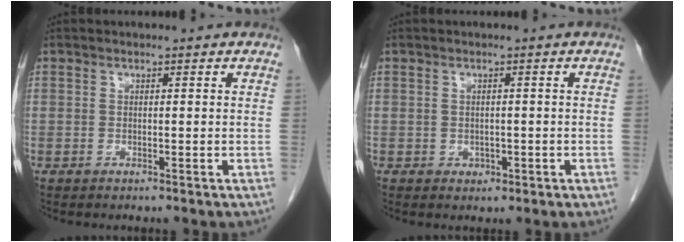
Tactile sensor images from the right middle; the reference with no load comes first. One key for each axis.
{"total": 1.3, "fx": -0.3, "fy": 1.0, "fz": 0.7, "tx": -0.013, "ty": 0.000, "tz": 0.002}